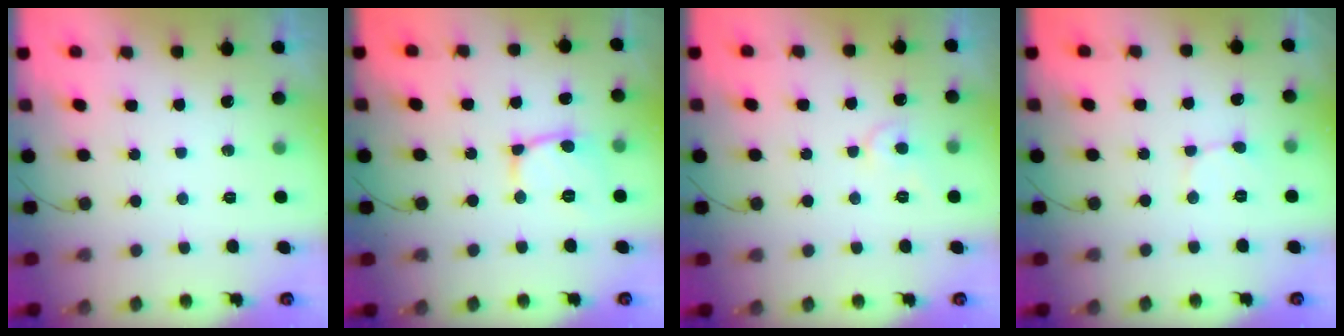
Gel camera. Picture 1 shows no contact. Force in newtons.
{"total": 6.6, "press": 6.5, "slide": 0.7}
{"total": 6.2, "press": 6.2, "slide": 0.6}
{"total": 2.5, "press": 2.5, "slide": 0.3}